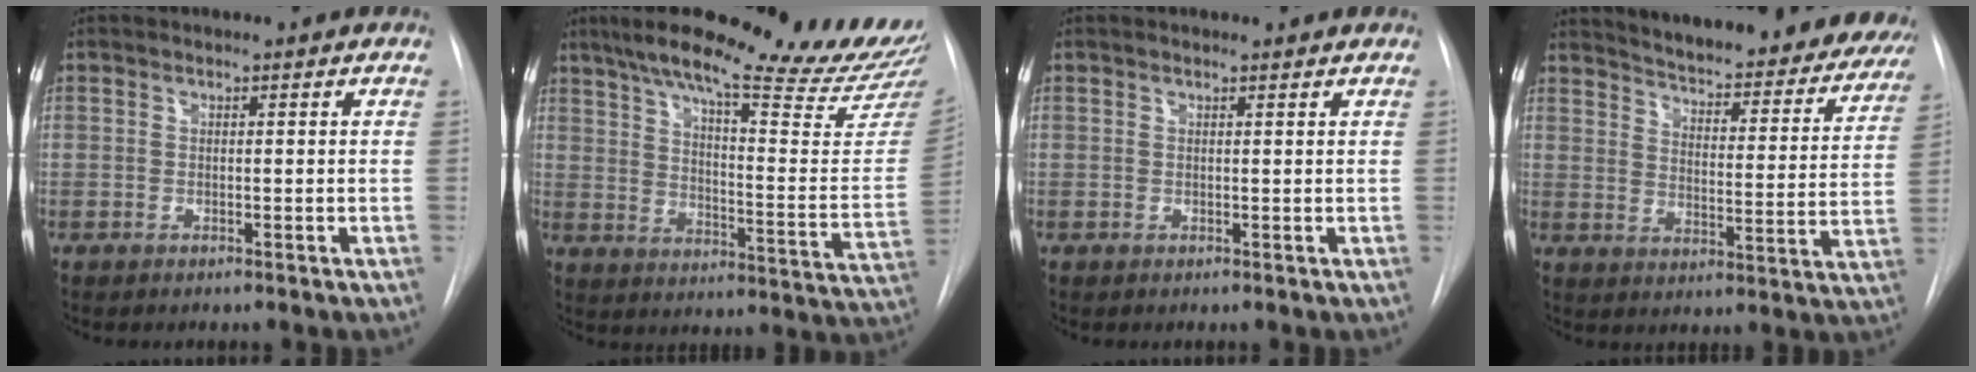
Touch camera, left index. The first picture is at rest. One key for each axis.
{"total": 29.9, "fx": 25.5, "fy": 2.1, "fz": 15.5, "tx": -0.220, "ty": -0.075, "tz": 0.331}
{"total": 1.4, "fx": 1.2, "fy": 0.1, "fz": 0.5, "tx": -0.011, "ty": 0.015, "tz": 0.017}
{"total": 29.8, "fx": 27.3, "fy": 6.2, "fz": 10.2, "tx": -0.155, "ty": -0.084, "tz": 0.326}